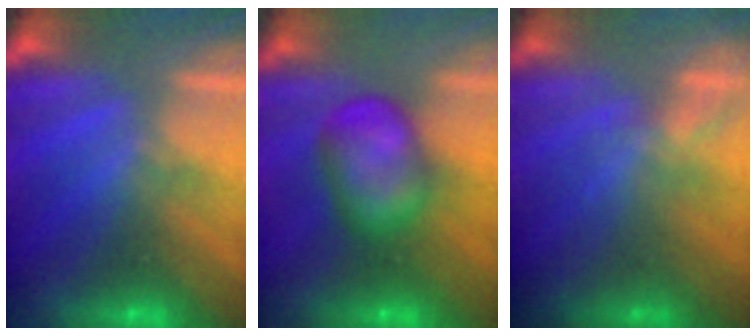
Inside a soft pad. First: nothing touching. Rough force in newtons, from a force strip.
{"total": 8.0}
{"total": 1.8}